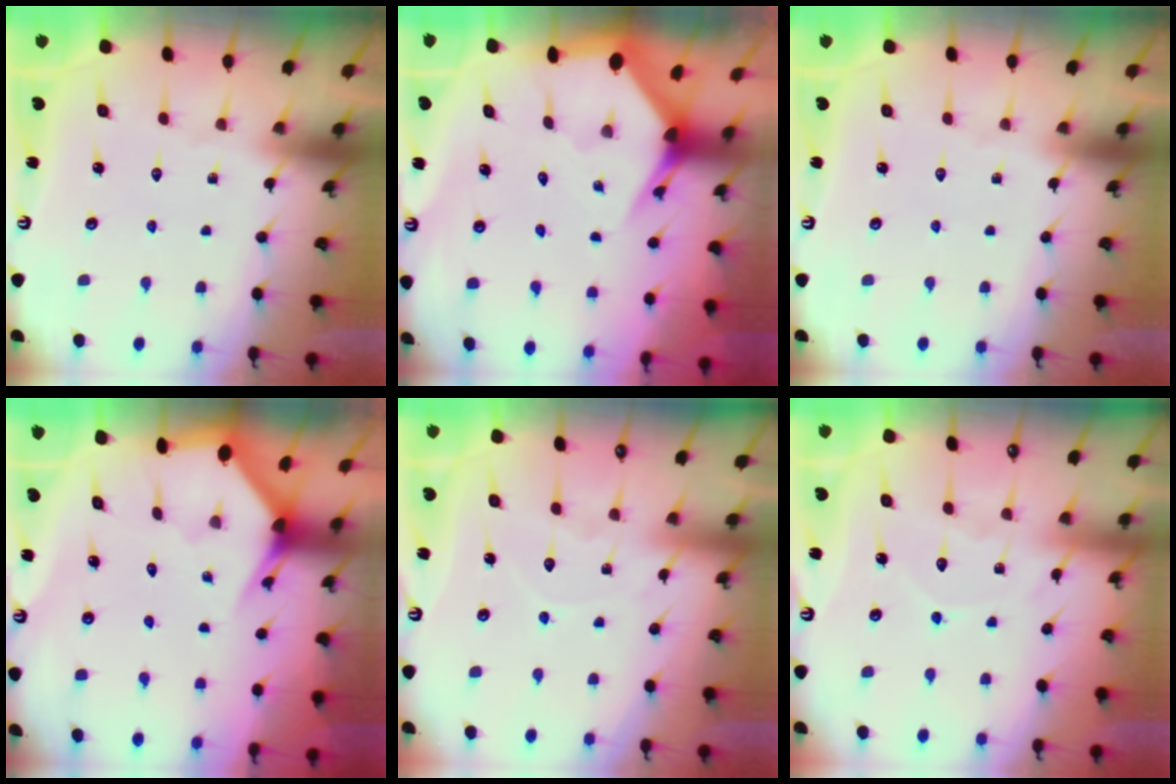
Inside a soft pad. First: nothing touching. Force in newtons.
{"total": 3.7, "press": 3.7, "slide": 0.4}
{"total": 0.0}
{"total": 2.8, "press": 2.8, "slide": 0.2}
{"total": 6.8, "press": 6.8, "slide": 0.7}
{"total": 6.5, "press": 6.4, "slide": 0.7}